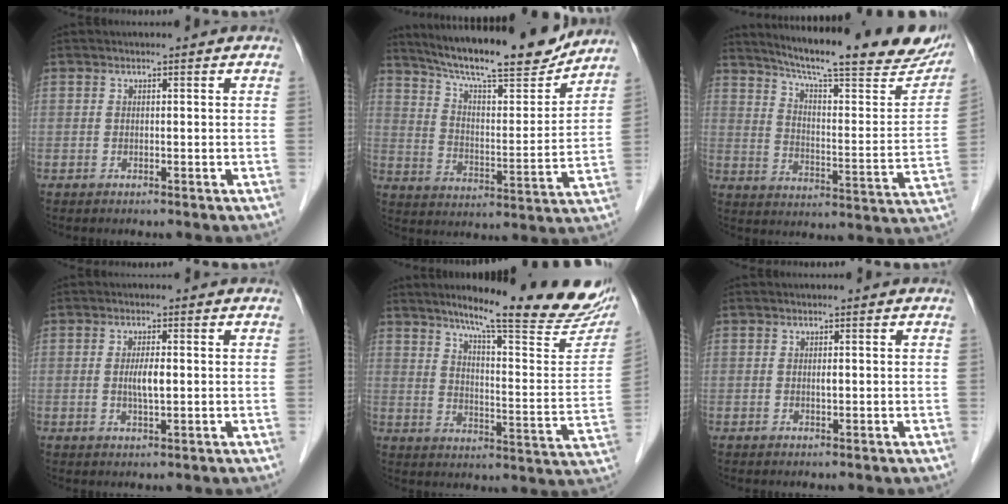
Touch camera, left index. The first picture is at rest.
{"total": 19.7, "force": [17.5, 2.0, 8.9], "torque": [-0.151, -0.005, 0.265]}
{"total": 27.0, "force": [22.8, 3.2, 14.0], "torque": [-0.212, -0.044, 0.297]}
{"total": 3.0, "force": [0.1, 0.5, 2.9], "torque": [-0.057, -0.002, 0.003]}
{"total": 24.4, "force": [19.9, 2.0, 14.1], "torque": [-0.195, -0.050, 0.256]}
{"total": 0.6, "force": [0.1, 0.1, 0.5], "torque": [-0.012, -0.001, 0.001]}